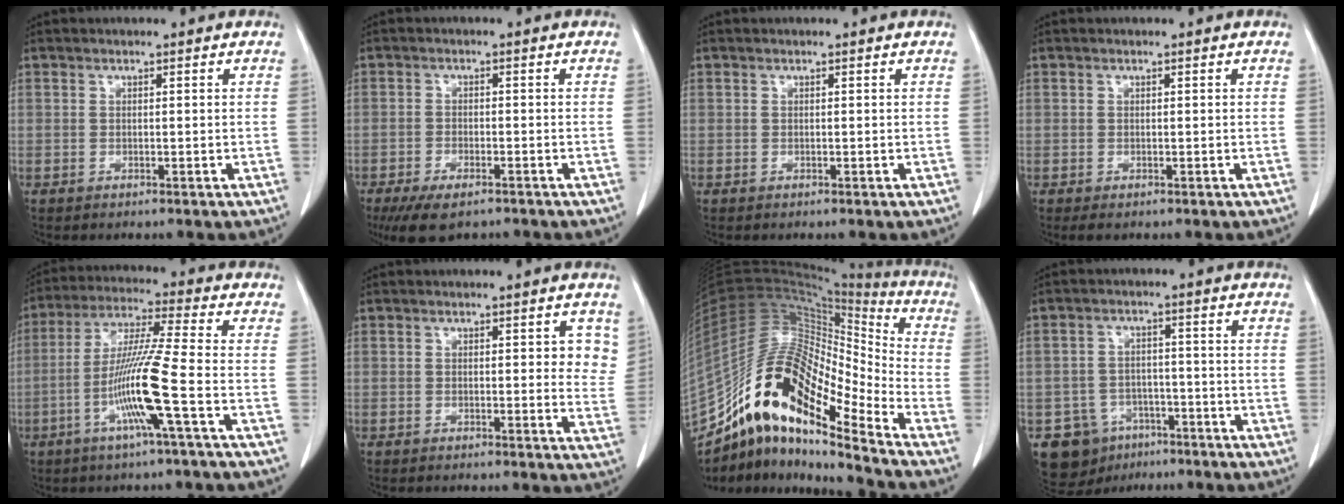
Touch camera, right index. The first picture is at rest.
{"total": 7.1, "force": [-5.2, 2.5, 4.1], "torque": [-0.067, -0.011, -0.081]}
{"total": 0.0}
{"total": 0.8, "force": [-0.4, 0.5, 0.5], "torque": [-0.008, -0.001, -0.003]}
{"total": 11.7, "force": [-3.9, -1.4, 10.9], "torque": [-0.216, -0.008, -0.081]}
{"total": 4.2, "force": [1.7, 1.8, 3.4], "torque": [-0.024, -0.007, 0.012]}
{"total": 22.1, "force": [-15.3, 4.9, 15.1], "torque": [-0.306, 0.027, -0.274]}
{"total": 8.5, "force": [-4.6, 7.1, 1.5], "torque": [-0.032, 0.014, -0.058]}